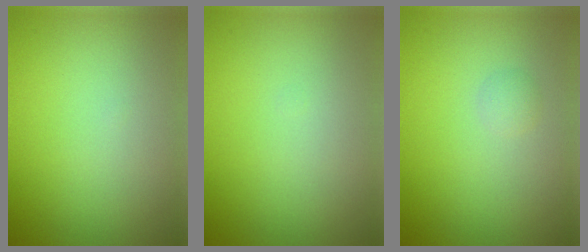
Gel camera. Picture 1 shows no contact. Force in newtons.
{"total": 0.0}
{"total": 0.7, "press": 0.7, "slide": 0.0}